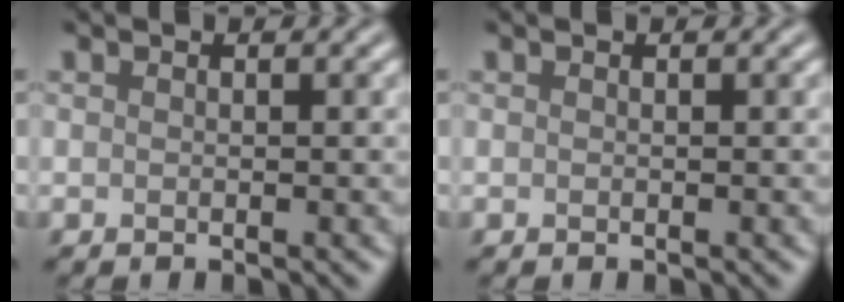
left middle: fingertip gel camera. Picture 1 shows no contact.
{"total": 0.0}